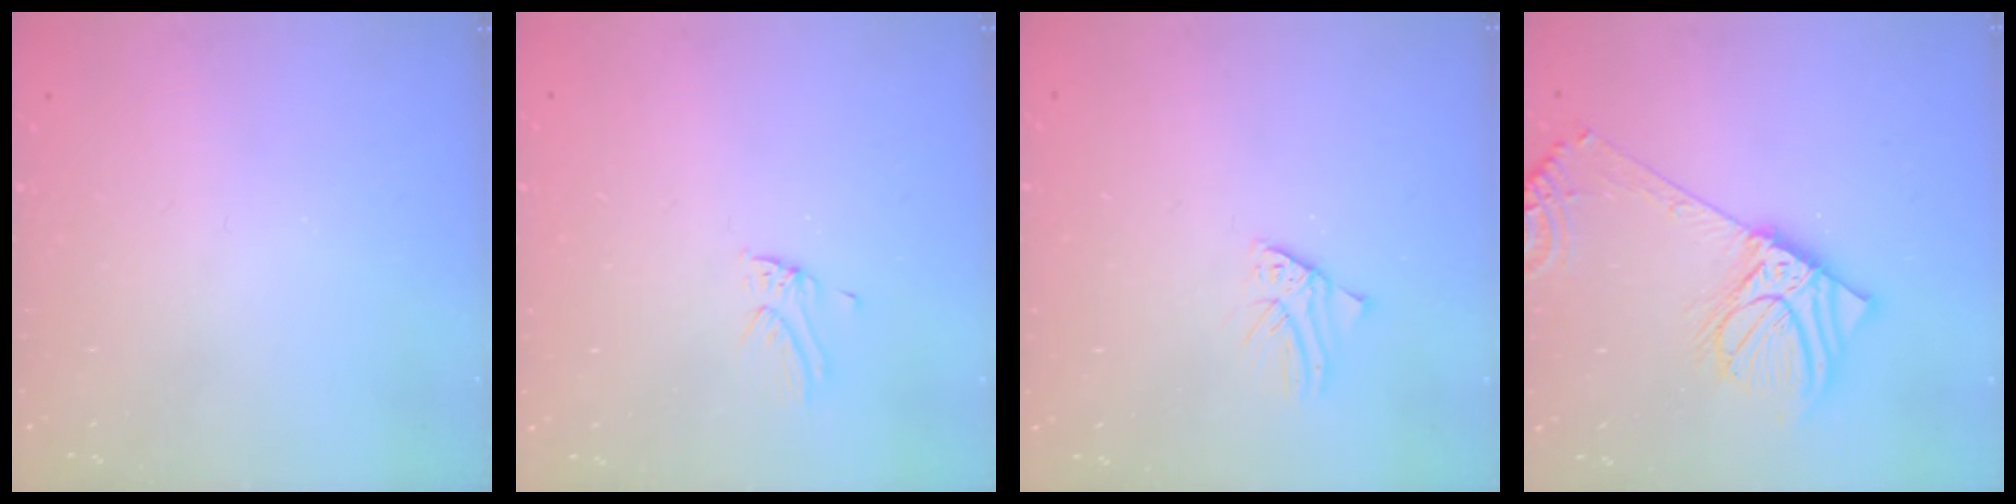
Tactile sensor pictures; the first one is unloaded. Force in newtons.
{"total": 1.7, "press": 1.7, "slide": 0.1}
{"total": 1.1, "press": 1.1, "slide": 0.1}
{"total": 15.9, "press": 15.5, "slide": 3.5}